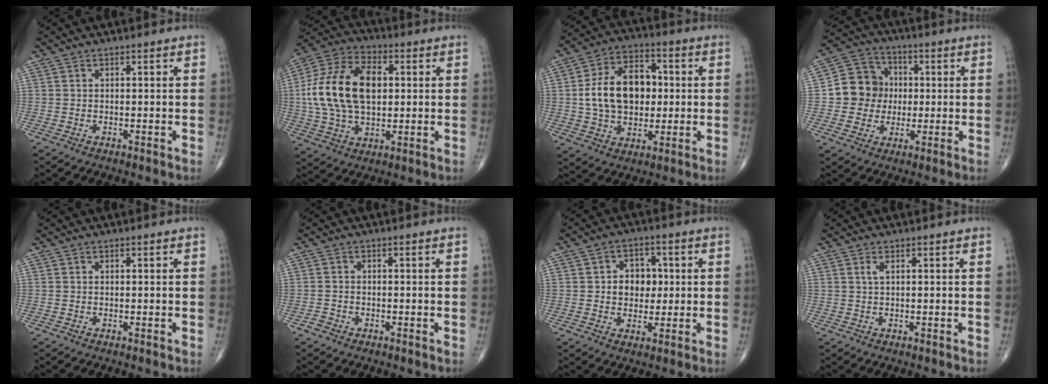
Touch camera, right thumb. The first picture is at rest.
{"total": 19.6, "force": [1.9, 11.9, 15.5], "torque": [-0.295, 0.016, 0.033]}
{"total": 15.9, "force": [0.9, 11.0, 11.5], "torque": [-0.170, 0.021, 0.016]}
{"total": 10.7, "force": [0.0, 9.9, 3.9], "torque": [-0.032, 0.023, -0.006]}
{"total": 0.0}
{"total": 1.2, "force": [-0.7, 0.9, 0.3], "torque": [-0.006, 0.005, -0.016]}
{"total": 6.9, "force": [0.7, 5.5, 4.2], "torque": [-0.022, 0.004, 0.009]}
{"total": 1.2, "force": [0.5, 0.3, 1.0], "torque": [-0.026, 0.004, 0.012]}